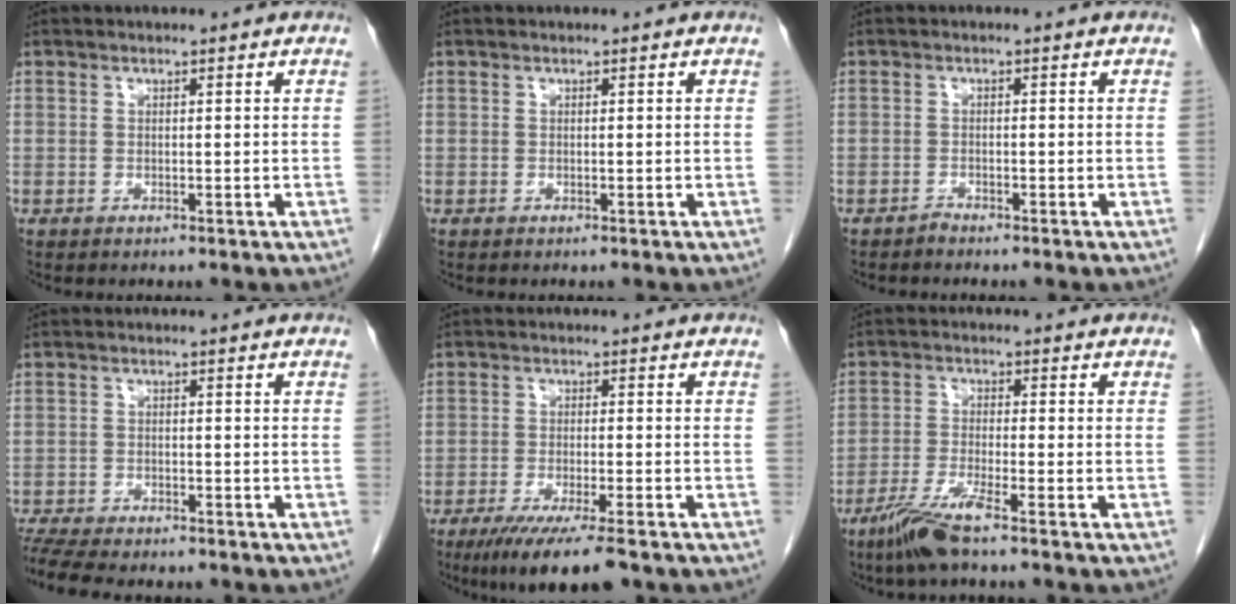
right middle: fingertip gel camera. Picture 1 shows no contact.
{"total": 0.0}
{"total": 0.7, "force": [-0.7, 0.0, 0.0], "torque": [0.001, -0.002, -0.014]}
{"total": 10.4, "force": [-9.1, 1.9, 4.6], "torque": [-0.077, -0.010, -0.139]}
{"total": 9.6, "force": [-7.0, 0.6, 6.6], "torque": [-0.101, -0.023, -0.107]}
{"total": 5.8, "force": [-4.1, -0.4, 4.1], "torque": [-0.088, -0.018, -0.088]}